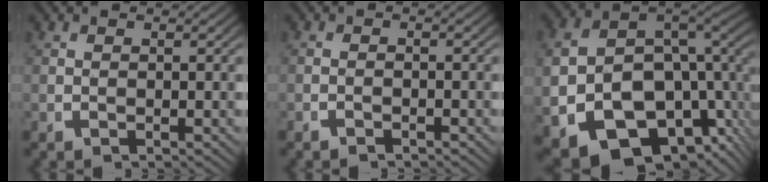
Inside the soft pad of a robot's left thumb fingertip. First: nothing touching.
{"total": 0.9, "force": [-0.9, 0.1, 0.1], "torque": [0.000, -0.002, -0.018]}
{"total": 19.2, "force": [-3.6, 14.2, 12.3], "torque": [-0.253, -0.053, -0.045]}